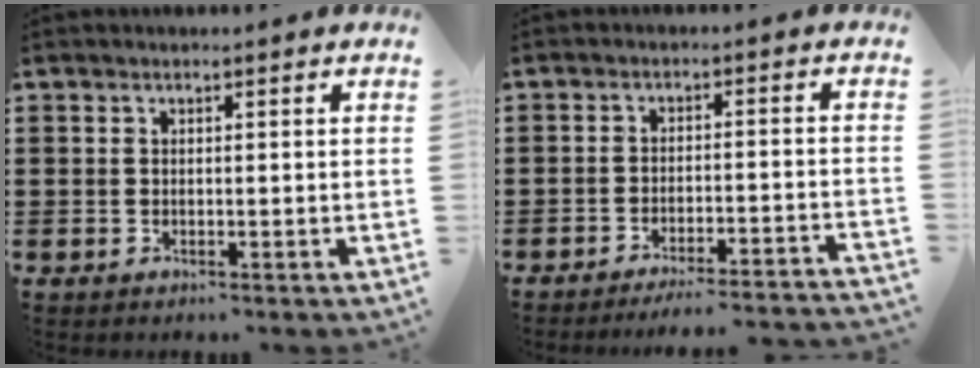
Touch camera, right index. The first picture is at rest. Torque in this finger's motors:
{"motor_torque": [0.82, 0.90, 0.42, 0.08]}